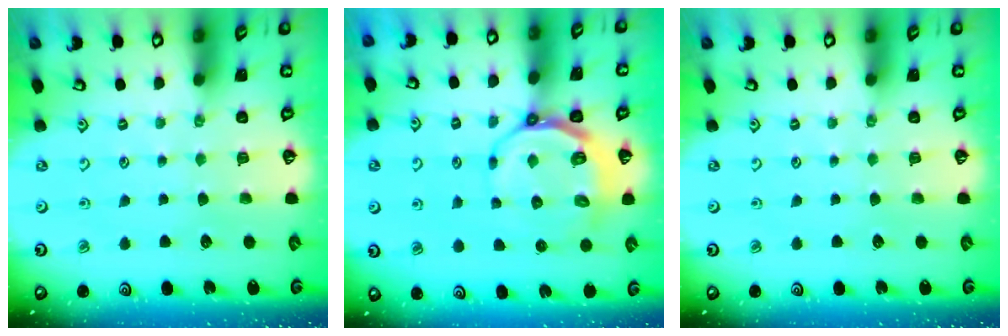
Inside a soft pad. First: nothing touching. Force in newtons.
{"total": 9.2, "press": 8.5, "slide": 3.5}
{"total": 0.0}